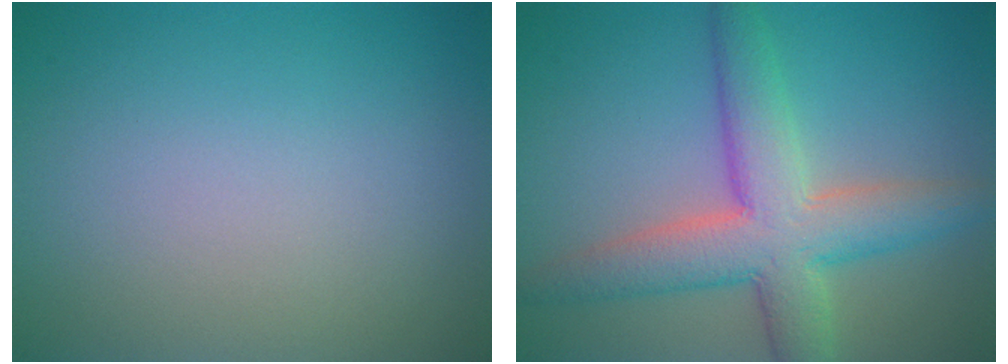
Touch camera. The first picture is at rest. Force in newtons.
{"total": 7.3, "press": 7.3, "slide": 0.4}